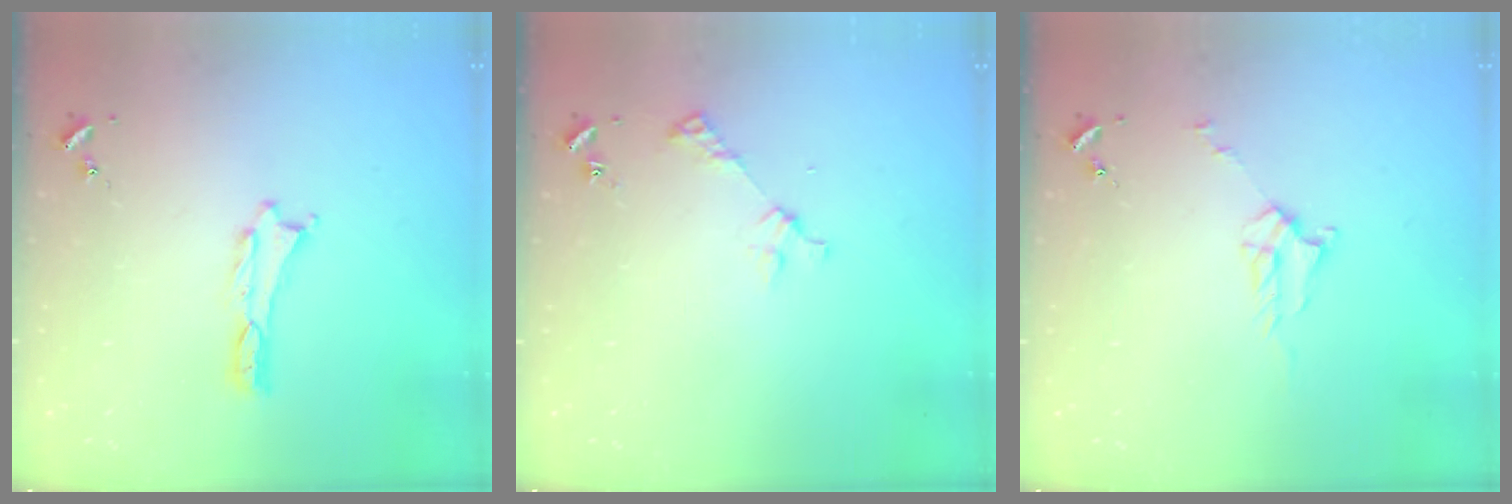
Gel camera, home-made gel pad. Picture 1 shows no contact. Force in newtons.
{"total": 3.0, "press": 3.0, "slide": 0.2}
{"total": 2.7, "press": 2.7, "slide": 0.3}